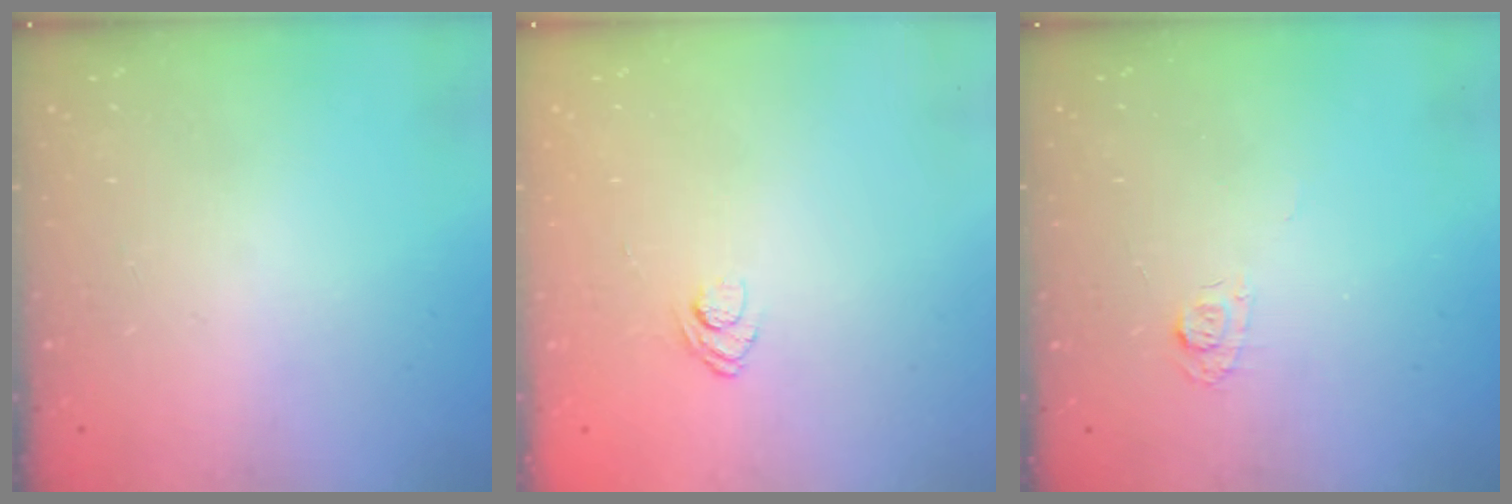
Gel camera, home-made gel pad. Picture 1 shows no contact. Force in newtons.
{"total": 3.8, "press": 3.5, "slide": 1.4}
{"total": 4.3, "press": 4.2, "slide": 0.6}